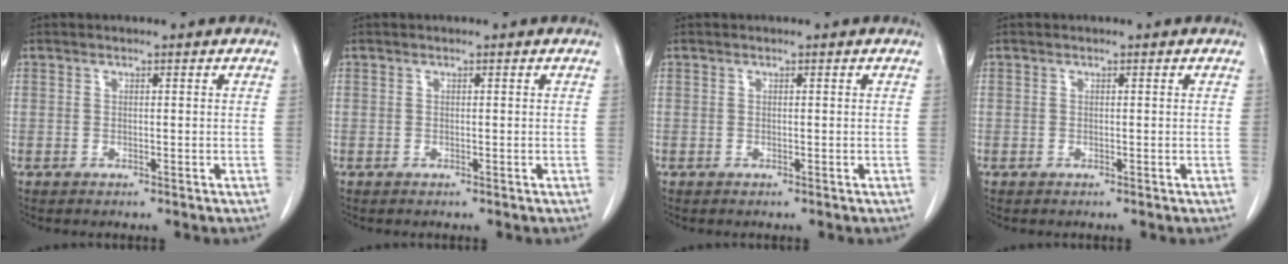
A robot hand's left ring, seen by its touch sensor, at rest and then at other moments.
{"total": 0.0}
{"total": 0.0}
{"total": 0.0}